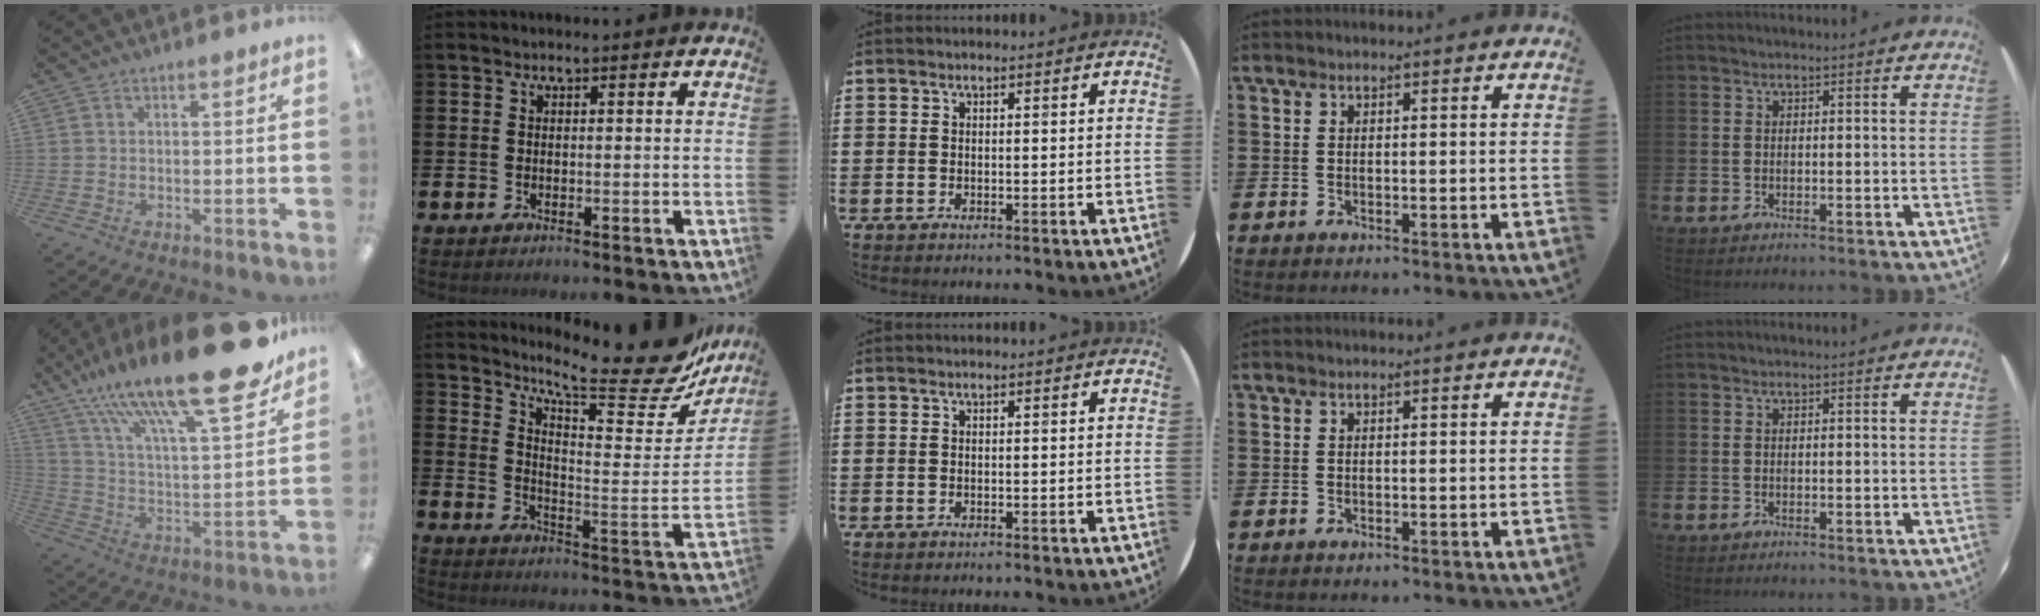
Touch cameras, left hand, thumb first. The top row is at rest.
{"thumb": {"total": 28.0, "force": [19.9, 7.1, 18.5], "torque": [-0.293, -0.128, 0.324]}, "index": {"total": 11.9, "force": [9.9, 2.3, 6.2], "torque": [-0.100, -0.079, 0.161]}}